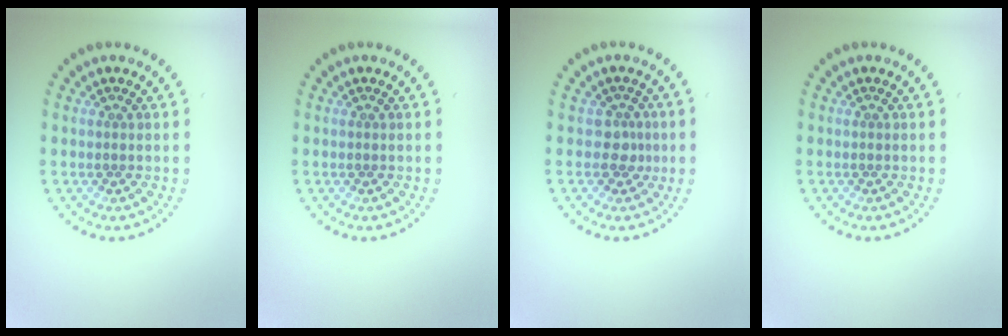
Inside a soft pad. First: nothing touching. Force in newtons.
{"total": 0.0}
{"total": 1.7, "press": 1.3, "slide": 1.1}
{"total": 0.0}